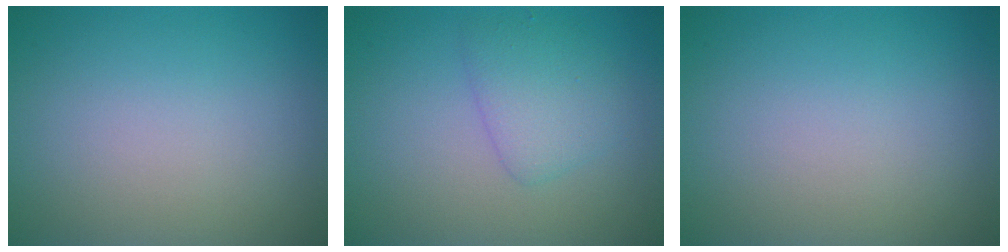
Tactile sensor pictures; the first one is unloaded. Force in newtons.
{"total": 2.6, "press": 2.6, "slide": 0.1}
{"total": 0.0}